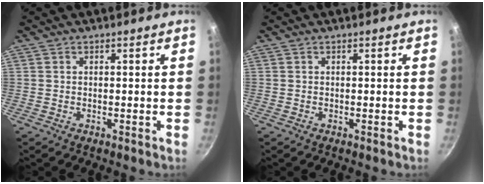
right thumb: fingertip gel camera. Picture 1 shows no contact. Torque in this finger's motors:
{"motor_torque": [0.00, 0.00, 0.05, 0.05, 0.00]}